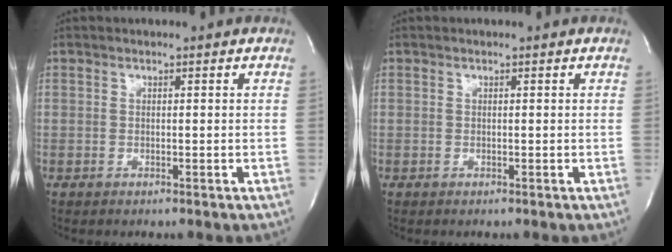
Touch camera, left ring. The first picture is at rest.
{"total": 0.0}